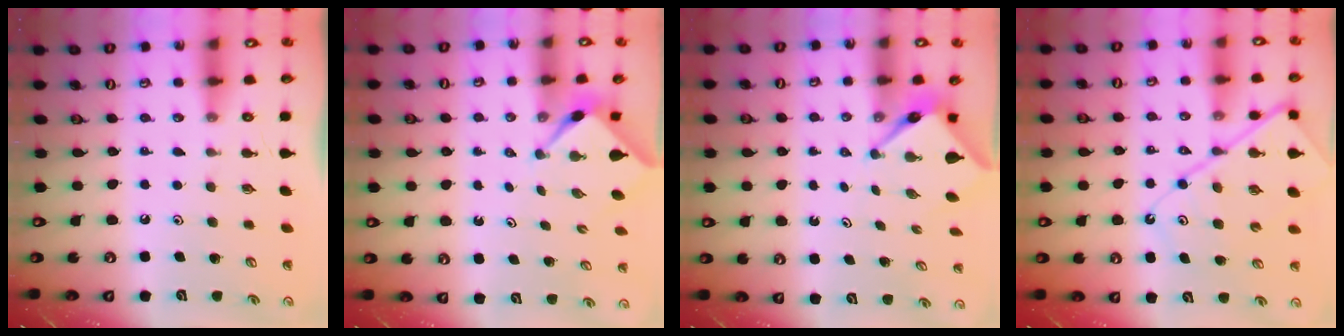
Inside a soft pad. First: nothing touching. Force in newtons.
{"total": 2.3, "press": 2.2, "slide": 0.3}
{"total": 3.9, "press": 3.9, "slide": 0.2}
{"total": 12.2, "press": 12.1, "slide": 1.3}